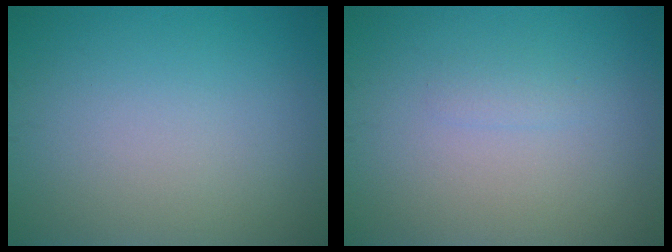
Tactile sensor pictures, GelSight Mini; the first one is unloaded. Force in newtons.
{"total": 0.7, "press": 0.7, "slide": 0.1}